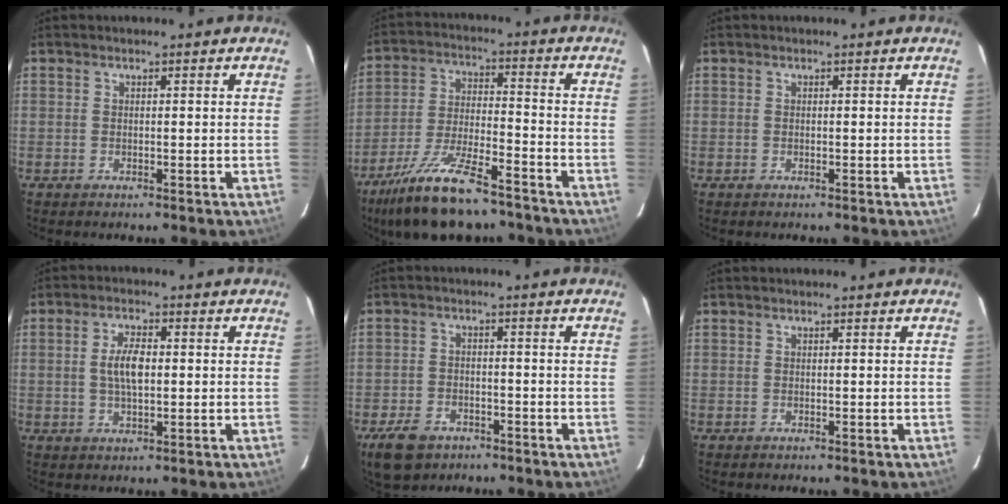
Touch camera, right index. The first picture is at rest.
{"total": 17.2, "force": [-13.4, 4.5, 9.8], "torque": [-0.204, -0.027, -0.232]}
{"total": 0.0}
{"total": 5.4, "force": [0.2, 2.3, 4.9], "torque": [-0.093, 0.005, 0.007]}
{"total": 8.6, "force": [-5.6, 5.3, 3.7], "torque": [-0.103, 0.002, -0.094]}
{"total": 0.0}